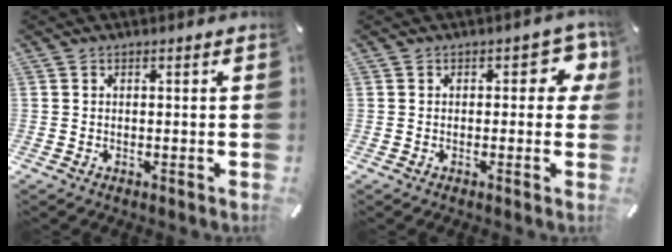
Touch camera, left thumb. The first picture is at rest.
{"total": 5.6, "force": [1.2, 3.3, 4.4], "torque": [-0.048, -0.001, 0.014]}